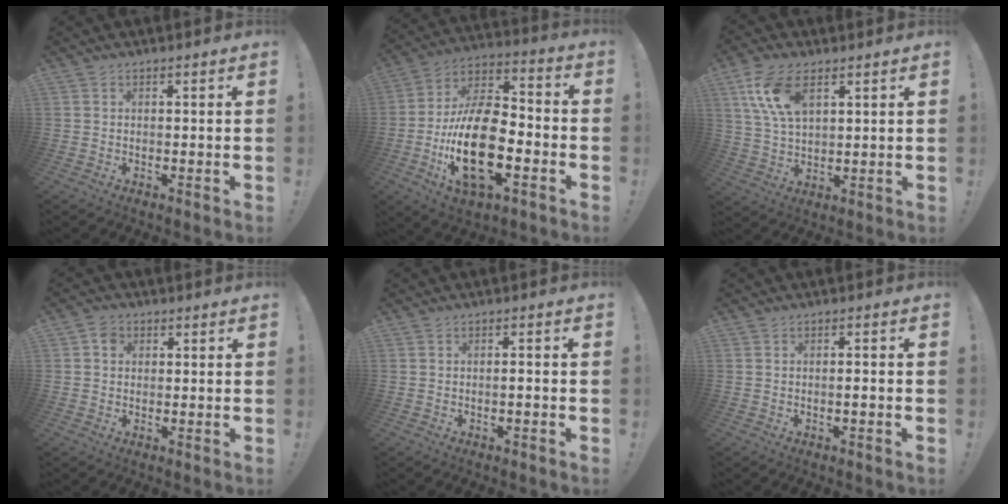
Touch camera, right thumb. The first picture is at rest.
{"total": 22.5, "force": [-6.1, 11.8, 18.1], "torque": [-0.350, 0.026, -0.103]}
{"total": 12.4, "force": [5.6, 6.6, 8.9], "torque": [-0.176, -0.009, 0.107]}
{"total": 3.2, "force": [0.7, 2.7, 1.6], "torque": [-0.021, 0.004, 0.011]}
{"total": 1.5, "force": [-0.9, -0.1, 1.3], "torque": [-0.024, 0.002, -0.016]}
{"total": 1.8, "force": [-0.9, -0.1, 1.6], "torque": [-0.029, 0.001, -0.016]}